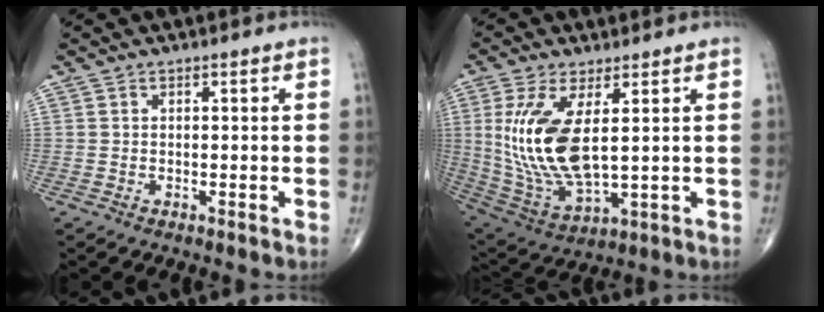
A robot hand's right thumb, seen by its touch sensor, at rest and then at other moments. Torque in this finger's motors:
{"motor_torque": [-0.16, 0.96, 1.14, 0.74, 0.22]}